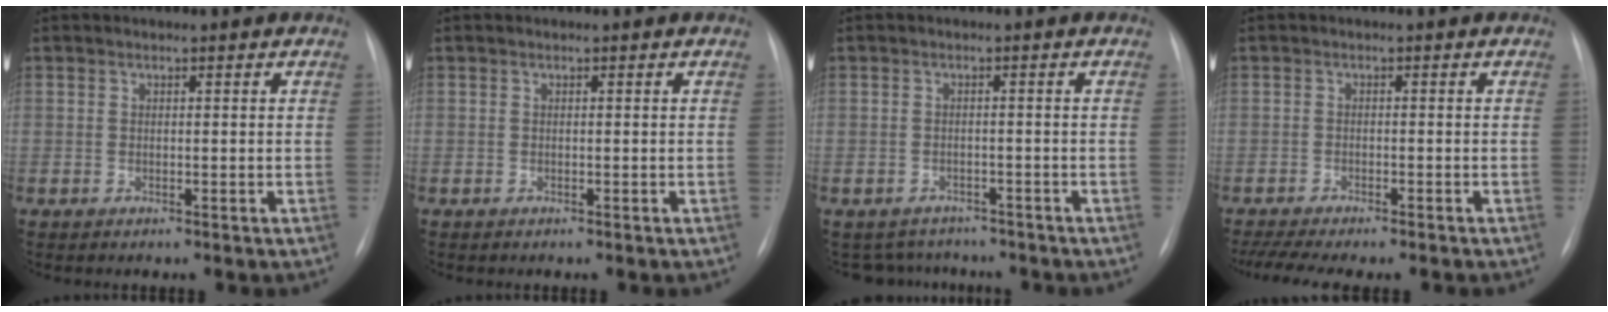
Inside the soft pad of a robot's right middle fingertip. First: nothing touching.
{"total": 0.0}
{"total": 5.0, "force": [-4.5, 2.1, -0.2], "torque": [0.006, 0.012, -0.057]}
{"total": 9.7, "force": [-8.2, 1.5, 5.0], "torque": [-0.070, 0.002, -0.118]}